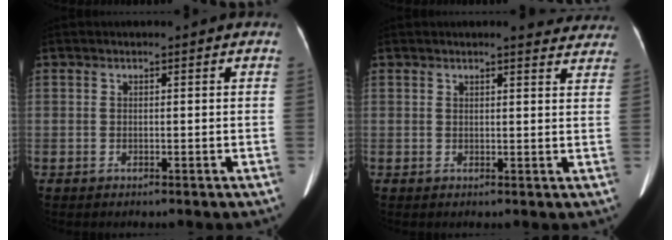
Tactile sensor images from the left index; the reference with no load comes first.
{"total": 8.7, "force": [8.1, 1.5, 2.6], "torque": [-0.009, -0.009, 0.067]}